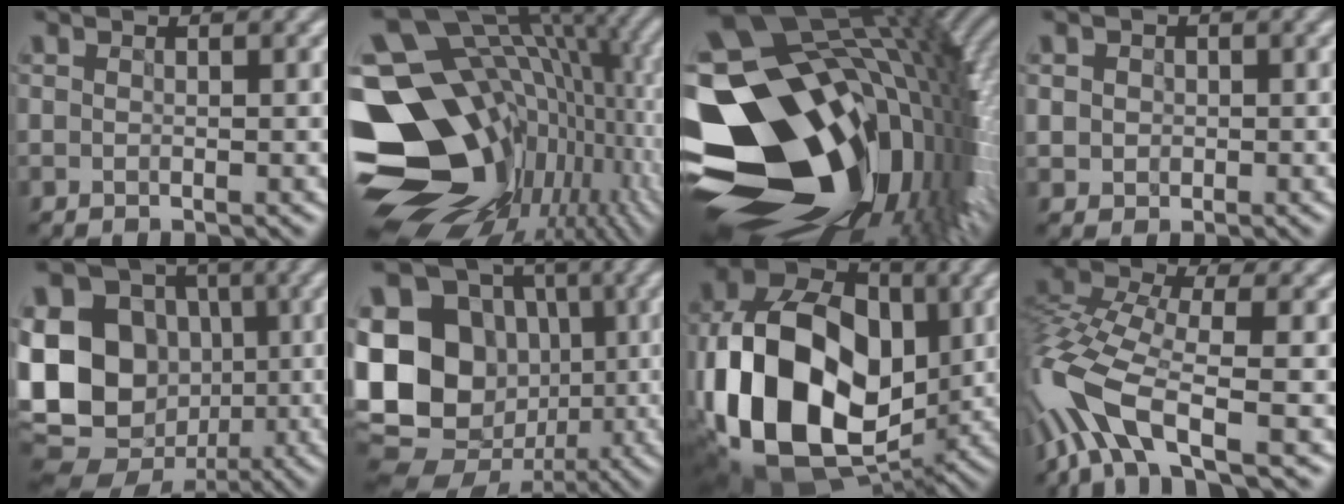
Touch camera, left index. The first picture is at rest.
{"total": 19.0, "force": [-0.8, 13.5, 13.3], "torque": [-0.252, -0.019, 0.027]}
{"total": 21.3, "force": [-3.6, 14.3, 15.3], "torque": [-0.277, -0.020, -0.041]}
{"total": 2.6, "force": [0.9, 2.3, 0.9], "torque": [0.000, 0.019, 0.002]}
{"total": 16.9, "force": [-1.4, 14.5, 8.5], "torque": [-0.205, -0.001, -0.047]}
{"total": 21.0, "force": [-0.5, 18.7, 9.5], "torque": [-0.224, 0.026, -0.044]}
{"total": 17.6, "force": [-2.7, 12.2, 12.4], "torque": [-0.248, -0.005, -0.043]}
{"total": 8.6, "force": [-3.7, 2.8, 7.2], "torque": [-0.167, 0.015, -0.089]}